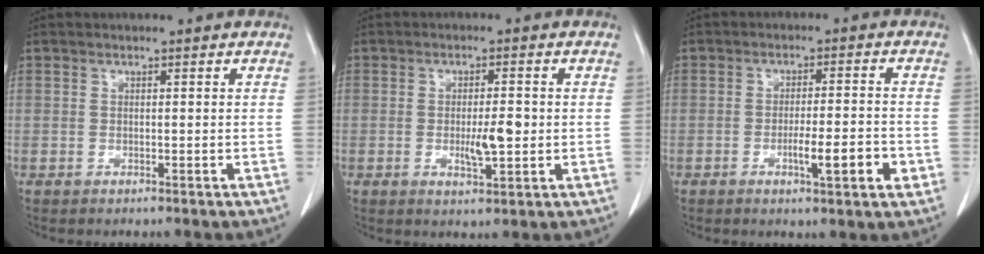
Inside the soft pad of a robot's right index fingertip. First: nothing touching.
{"total": 4.7, "force": [-0.5, 1.1, 4.5], "torque": [-0.076, -0.004, -0.005]}
{"total": 6.7, "force": [-2.4, 0.7, 6.2], "torque": [-0.093, -0.002, -0.033]}